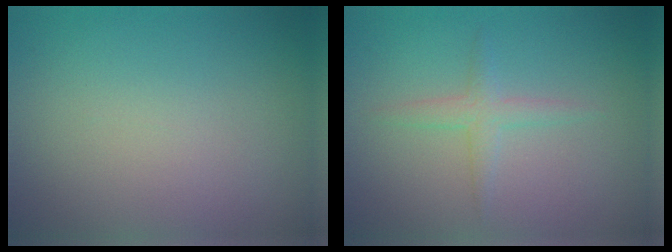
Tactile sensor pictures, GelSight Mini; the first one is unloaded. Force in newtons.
{"total": 1.7, "press": 1.7, "slide": 0.1}